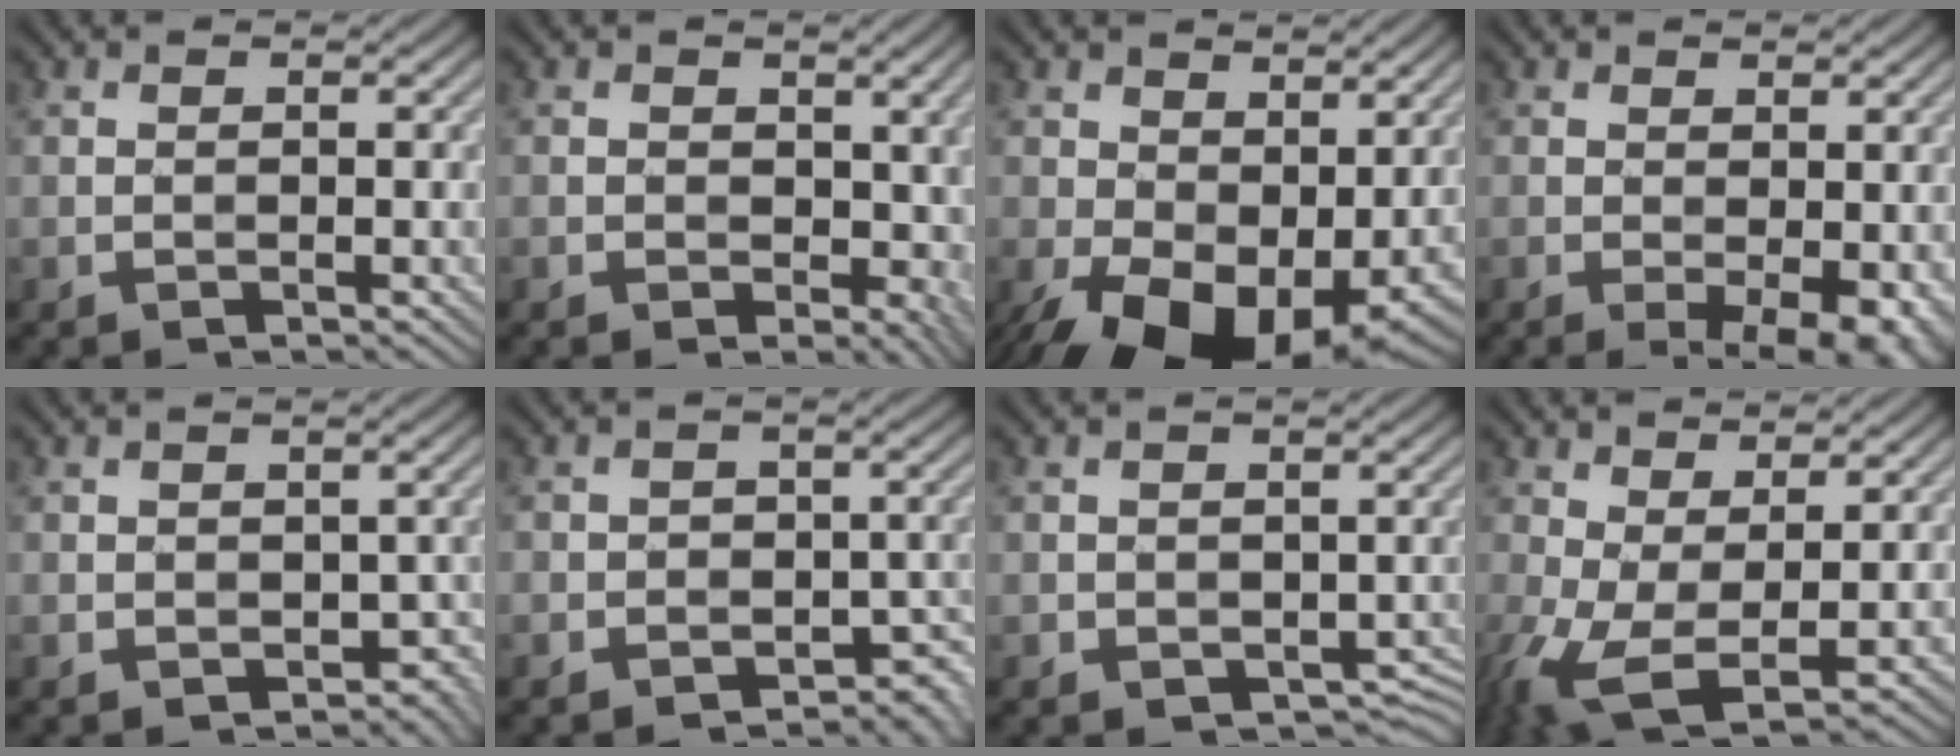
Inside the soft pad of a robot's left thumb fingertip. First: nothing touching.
{"total": 5.9, "force": [-0.4, 4.4, 4.0], "torque": [-0.046, -0.017, -0.002]}
{"total": 13.4, "force": [-2.8, 8.2, 10.2], "torque": [-0.189, -0.032, -0.024]}
{"total": 4.6, "force": [-1.2, 1.7, 4.1], "torque": [-0.057, -0.005, -0.011]}
{"total": 3.6, "force": [-2.1, 2.9, 0.8], "torque": [0.001, 0.009, -0.021]}
{"total": 5.4, "force": [-4.0, 3.3, 1.2], "torque": [0.000, 0.013, -0.053]}
{"total": 3.7, "force": [-1.7, 3.2, 0.7], "torque": [-0.005, 0.003, -0.023]}
{"total": 7.1, "force": [-1.4, 3.4, 6.1], "torque": [-0.150, -0.011, -0.028]}